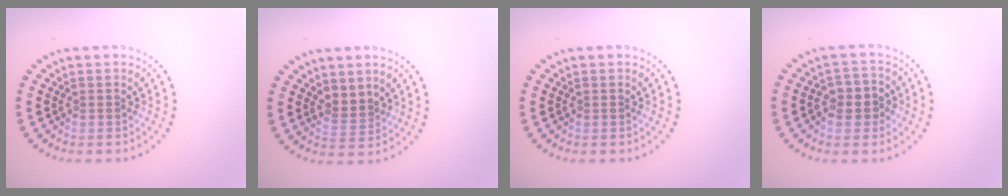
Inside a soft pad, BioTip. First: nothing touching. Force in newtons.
{"total": 1.8, "press": 1.5, "slide": 0.9}
{"total": 0.0}
{"total": 2.8, "press": 2.7, "slide": 0.8}